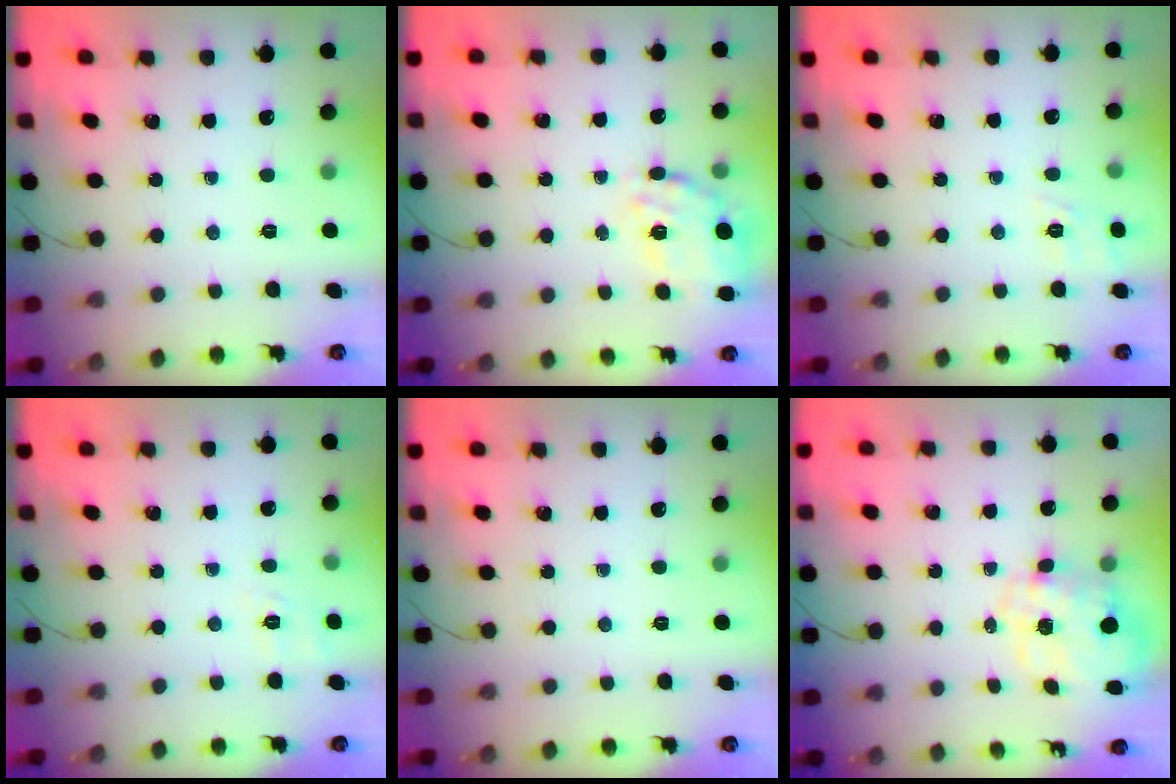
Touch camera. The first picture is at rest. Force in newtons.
{"total": 19.0, "press": 18.8, "slide": 3.2}
{"total": 2.8, "press": 2.2, "slide": 1.7}
{"total": 2.0, "press": 0.6, "slide": 1.9}
{"total": 0.0}
{"total": 10.7, "press": 10.5, "slide": 1.6}